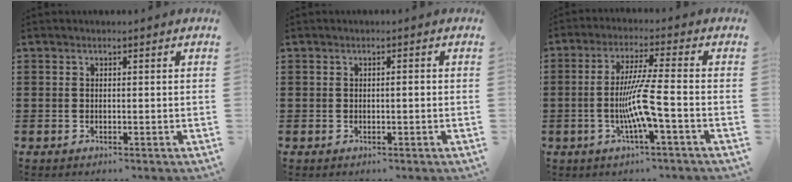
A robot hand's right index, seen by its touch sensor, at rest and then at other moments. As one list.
[{"total": 0.7, "force": [-0.2, 0.1, 0.6], "torque": [-0.013, -0.004, -0.002]}, {"total": 7.8, "force": [-2.0, -0.2, 7.5], "torque": [-0.150, -0.015, -0.046]}]